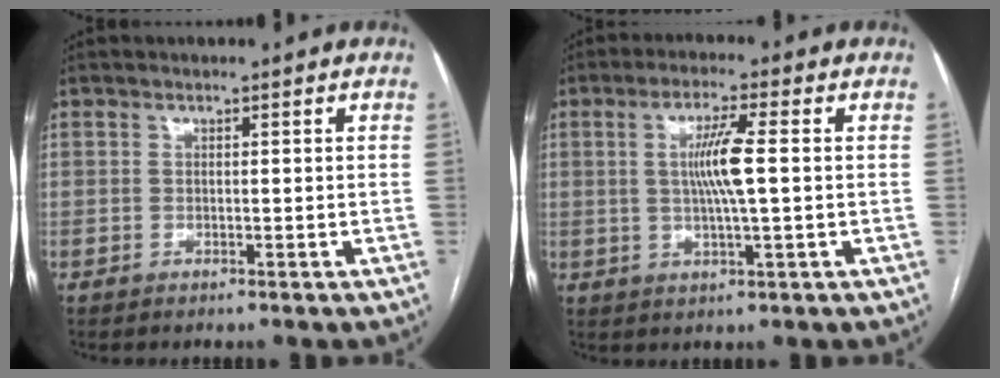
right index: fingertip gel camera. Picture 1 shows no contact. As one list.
[{"total": 6.5, "force": [0.6, 0.0, 6.5], "torque": [-0.124, -0.002, 0.011]}]